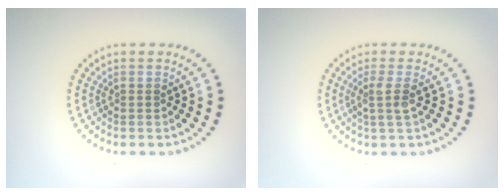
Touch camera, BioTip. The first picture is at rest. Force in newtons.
{"total": 1.8, "press": 1.3, "slide": 1.3}